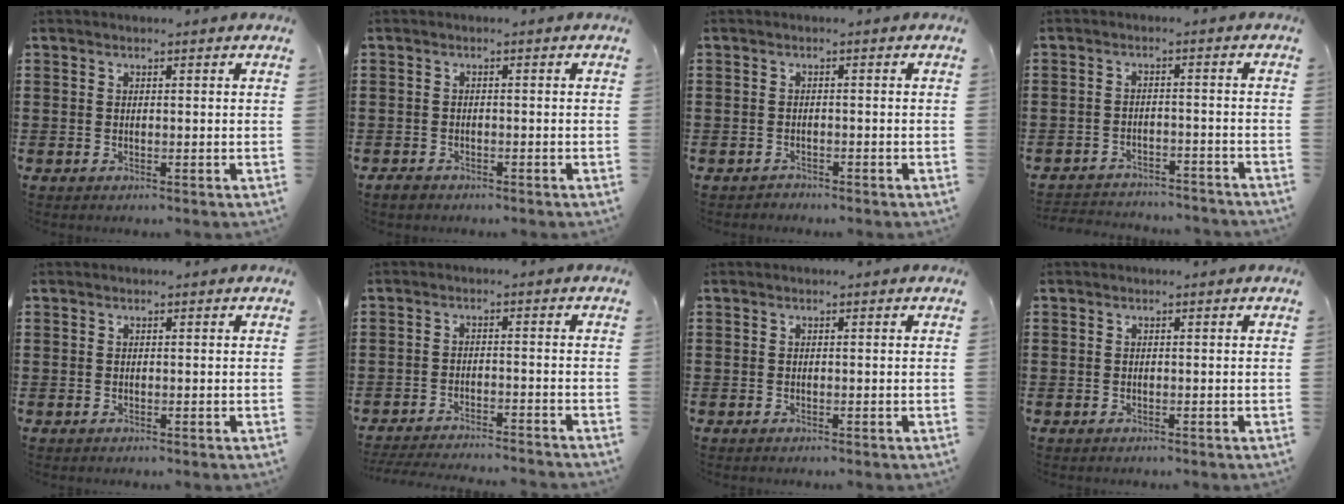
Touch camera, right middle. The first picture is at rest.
{"total": 1.1, "force": [-0.9, 0.5, 0.3], "torque": [-0.007, 0.001, -0.020]}
{"total": 0.9, "force": [-0.9, 0.2, 0.0], "torque": [-0.002, 0.002, -0.020]}
{"total": 3.0, "force": [-3.0, 0.4, 0.0], "torque": [-0.007, 0.001, -0.066]}
{"total": 0.0}
{"total": 3.7, "force": [-3.7, -0.1, 0.6], "torque": [-0.018, -0.006, -0.077]}
{"total": 0.0}
{"total": 0.6, "force": [-0.4, 0.5, -0.1], "torque": [0.002, 0.005, -0.010]}